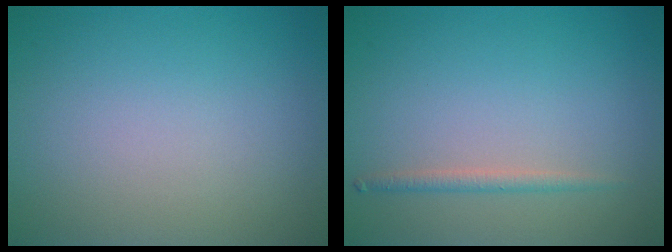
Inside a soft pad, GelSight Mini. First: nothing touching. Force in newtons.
{"total": 1.2, "press": 1.2, "slide": 0.0}